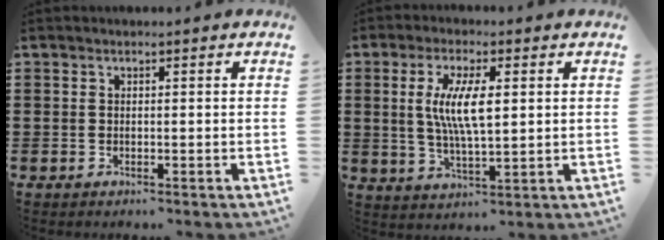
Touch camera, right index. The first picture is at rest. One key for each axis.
{"total": 8.0, "fx": 1.4, "fy": 2.4, "fz": 7.5, "tx": -0.154, "ty": 0.006, "tz": 0.020}